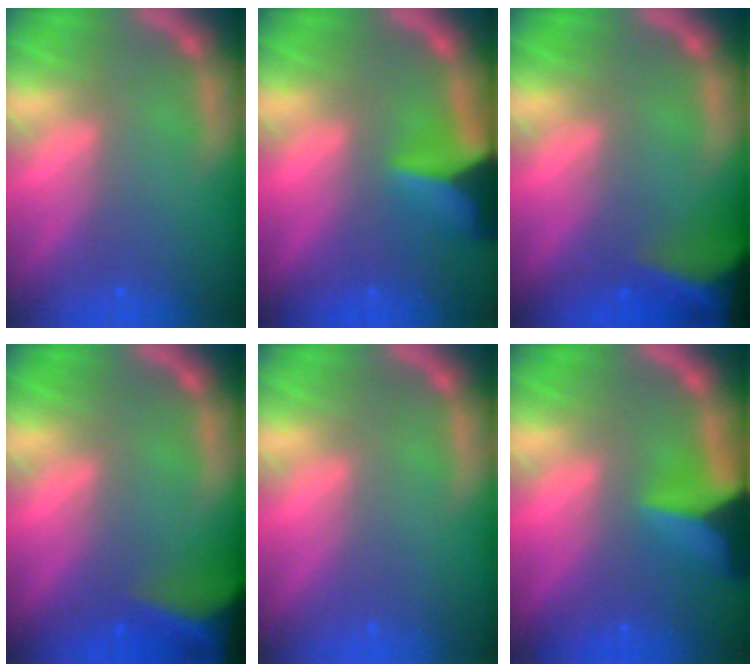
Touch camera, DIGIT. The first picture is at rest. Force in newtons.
{"total": 6.5}
{"total": 10.0}
{"total": 10.0}
{"total": 0.0}
{"total": 7.0}